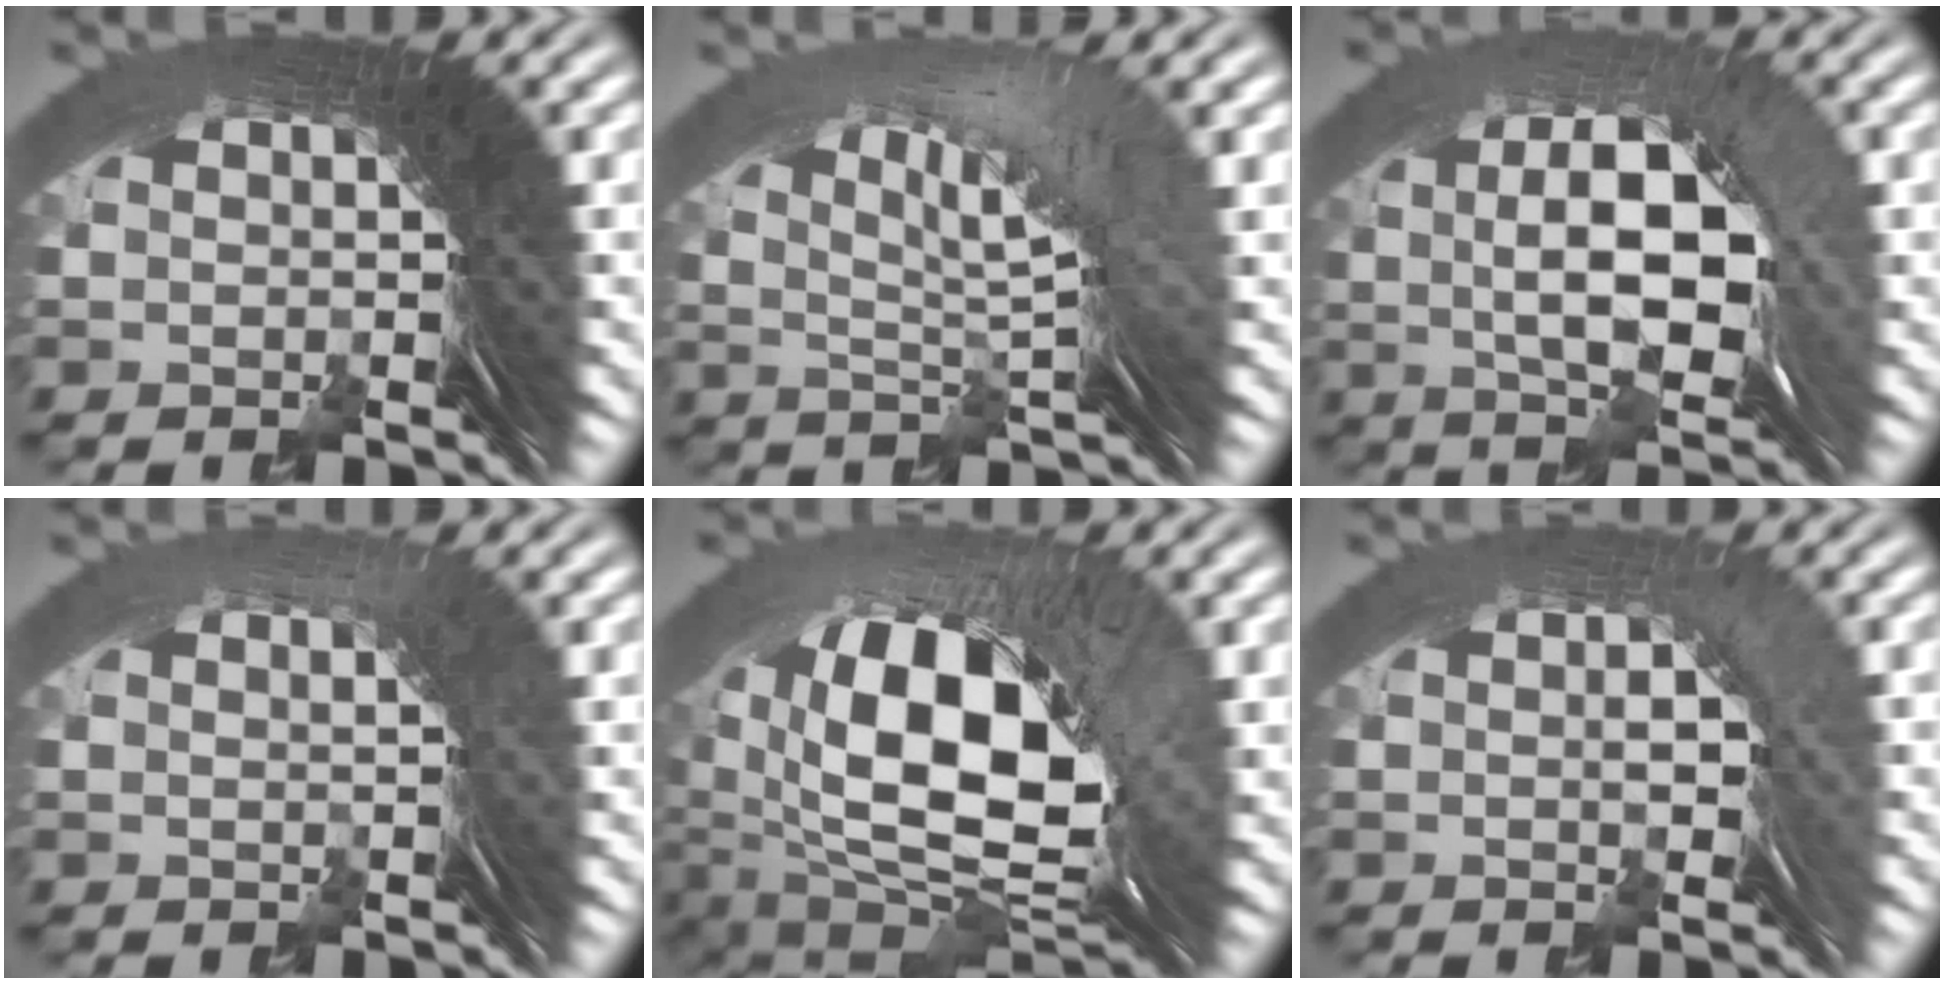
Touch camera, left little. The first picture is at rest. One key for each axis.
{"total": 4.5, "fx": 2.1, "fy": 0.2, "fz": 3.9, "tx": -0.056, "ty": 0.012, "tz": 0.034}
{"total": 7.1, "fx": 1.2, "fy": 3.0, "fz": 6.3, "tx": -0.101, "ty": 0.002, "tz": 0.025}
{"total": 0.9, "fx": 0.0, "fy": -0.8, "fz": 0.4, "tx": -0.004, "ty": 0.012, "tz": -0.002}
{"total": 12.4, "fx": -0.9, "fy": 7.7, "fz": 9.7, "tx": -0.180, "ty": -0.040, "tz": 0.010}
{"total": 1.3, "fx": 0.1, "fy": 0.3, "fz": 1.3, "tx": -0.026, "ty": 0.004, "tz": 0.006}